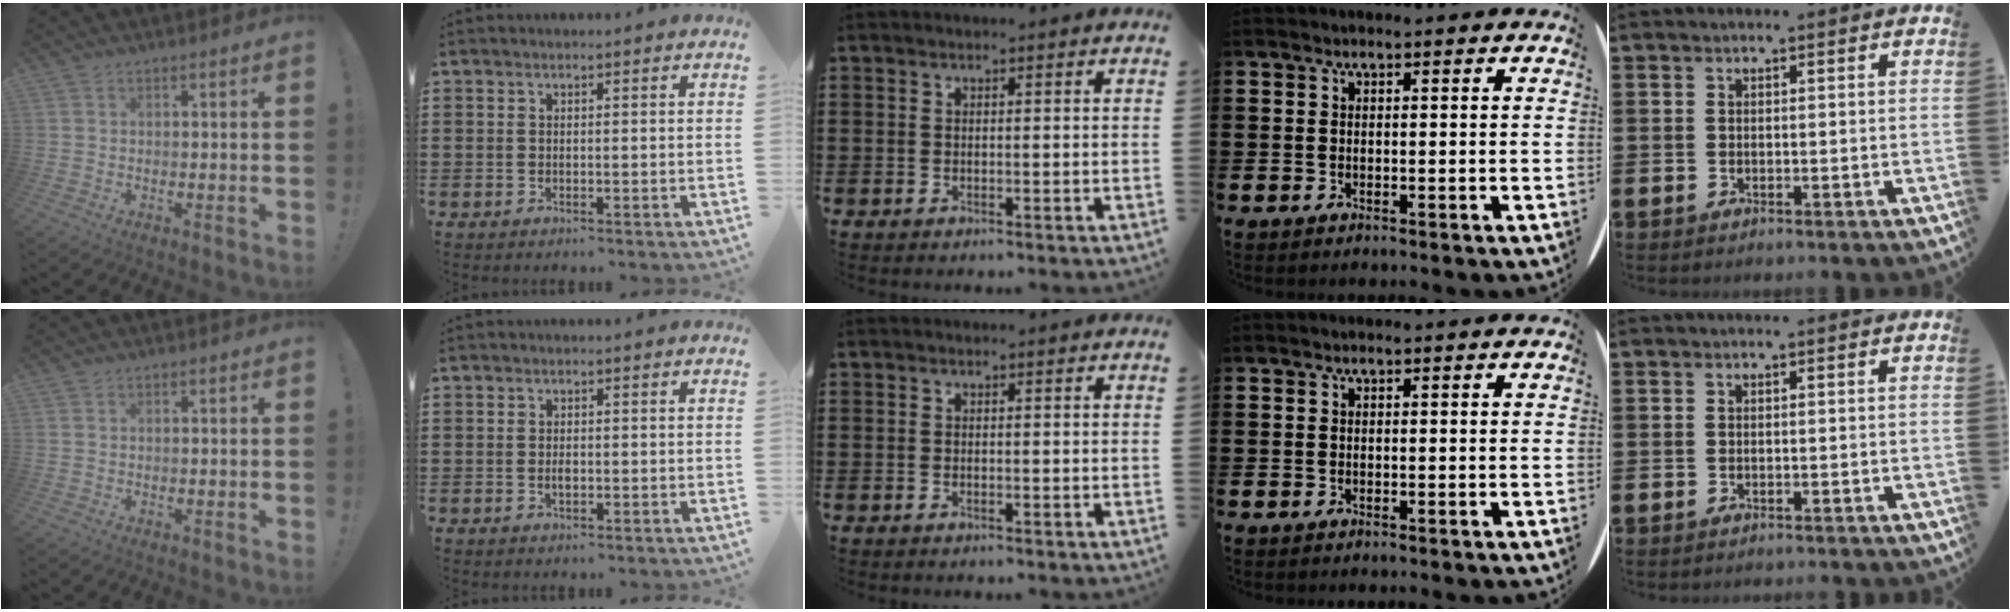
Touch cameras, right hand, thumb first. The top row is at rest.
{"index": {"total": 1.2, "force": [-0.3, 0.6, 1.1], "torque": [-0.021, -0.003, -0.005]}}